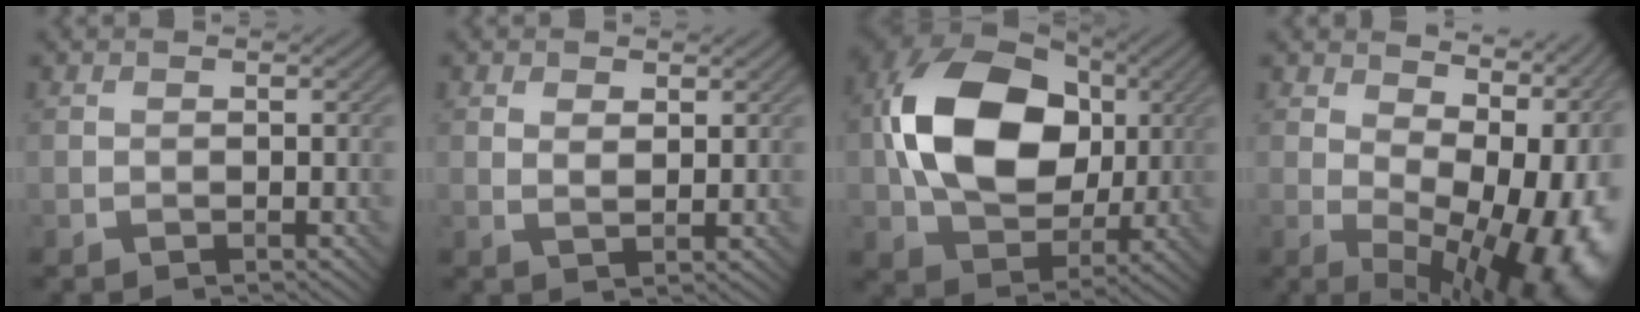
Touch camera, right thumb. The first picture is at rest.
{"total": 2.0, "force": [1.2, 0.9, 1.4], "torque": [-0.026, -0.006, 0.023]}
{"total": 16.9, "force": [2.0, 12.1, 11.6], "torque": [-0.240, 0.020, 0.034]}
{"total": 16.5, "force": [1.5, 9.3, 13.5], "torque": [-0.151, -0.008, 0.056]}